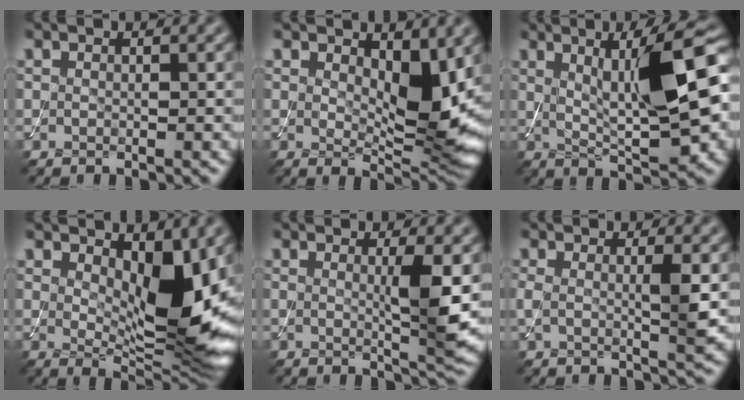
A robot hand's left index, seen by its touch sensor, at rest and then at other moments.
{"total": 5.8, "force": [1.8, 2.6, 4.9], "torque": [-0.074, -0.017, 0.033]}
{"total": 10.4, "force": [1.7, 2.5, 10.0], "torque": [-0.145, 0.007, 0.034]}
{"total": 8.0, "force": [1.8, 3.3, 7.1], "torque": [-0.110, -0.018, 0.036]}
{"total": 4.0, "force": [0.4, 0.5, 3.9], "torque": [-0.061, -0.010, 0.006]}
{"total": 2.8, "force": [0.3, 0.5, 2.7], "torque": [-0.051, -0.003, 0.002]}